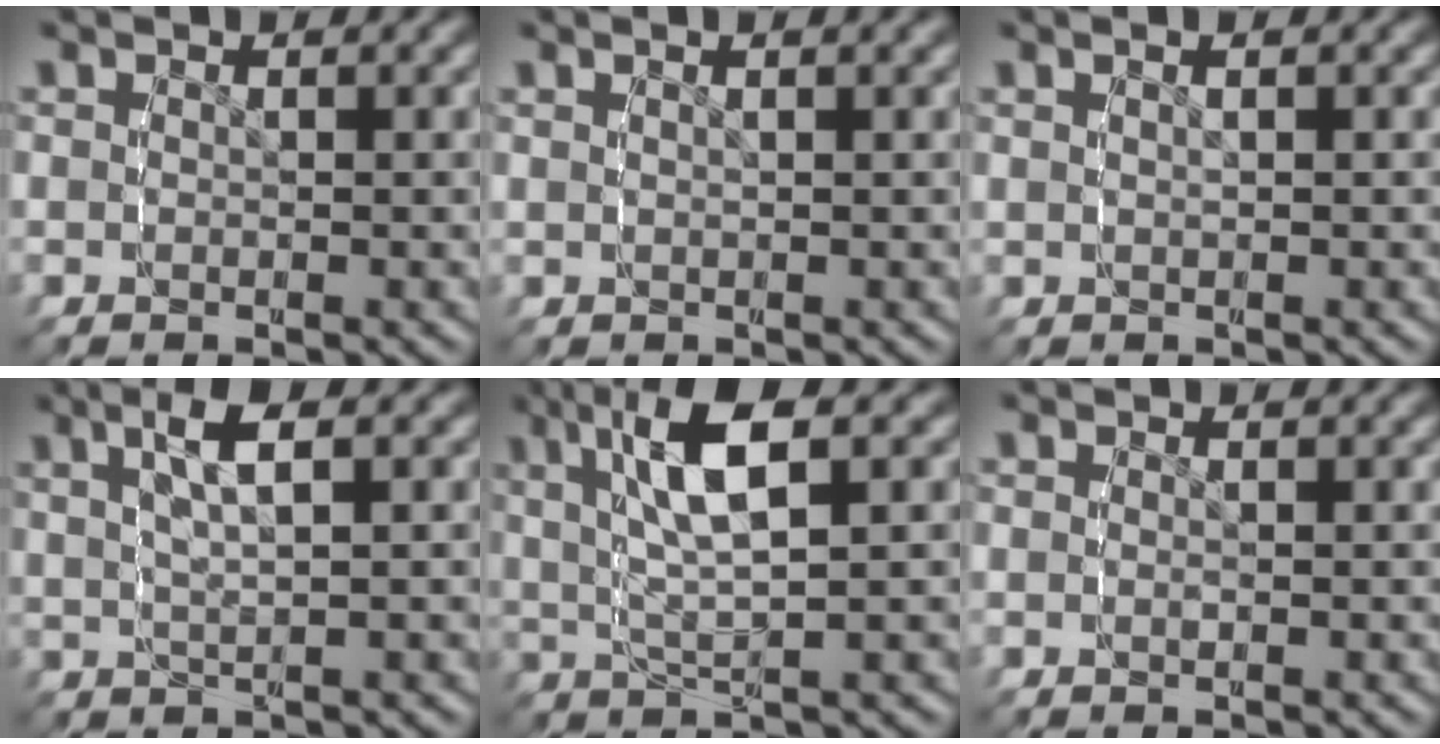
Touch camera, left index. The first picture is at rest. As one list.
[{"total": 1.0, "force": [0.7, -0.3, 0.7], "torque": [-0.009, 0.004, 0.014]}, {"total": 0.9, "force": [0.5, 0.0, 0.8], "torque": [-0.007, 0.003, 0.012]}, {"total": 4.3, "force": [2.1, 1.0, 3.6], "torque": [-0.069, 0.009, 0.039]}, {"total": 8.0, "force": [3.1, 2.6, 6.8], "torque": [-0.132, 0.010, 0.052]}, {"total": 0.6, "force": [0.1, 0.5, 0.3], "torque": [-0.007, 0.003, 0.001]}]